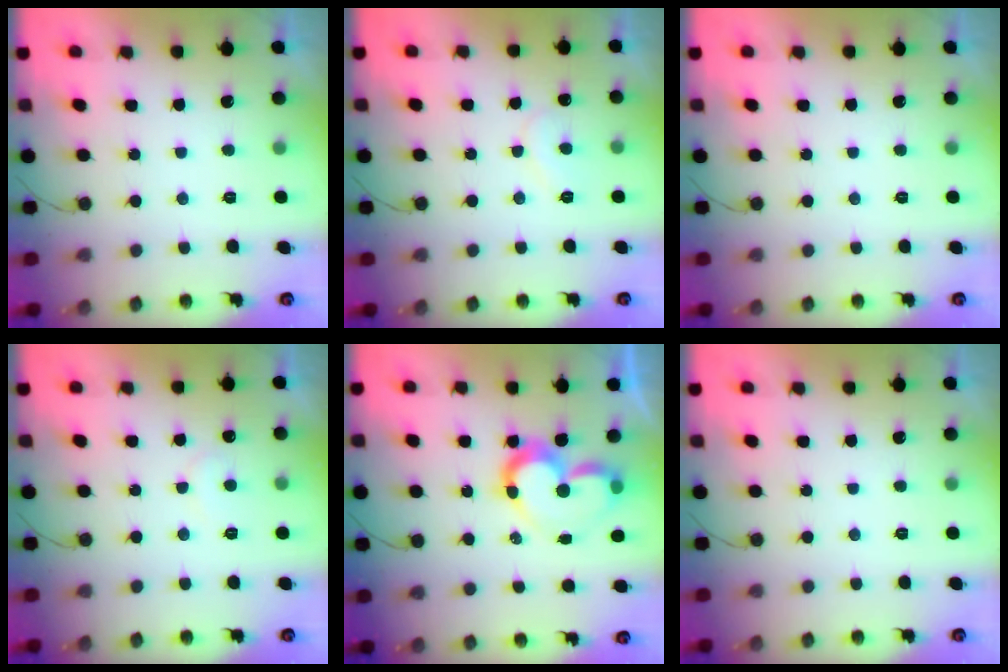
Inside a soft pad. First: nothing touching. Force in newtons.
{"total": 6.6, "press": 6.6, "slide": 0.5}
{"total": 0.0}
{"total": 5.9, "press": 5.9, "slide": 0.3}
{"total": 10.9, "press": 10.9, "slide": 1.0}
{"total": 0.0}